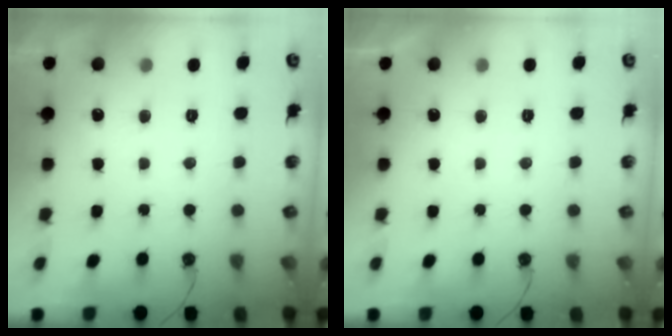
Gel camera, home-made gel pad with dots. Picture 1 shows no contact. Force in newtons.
{"total": 0.0}